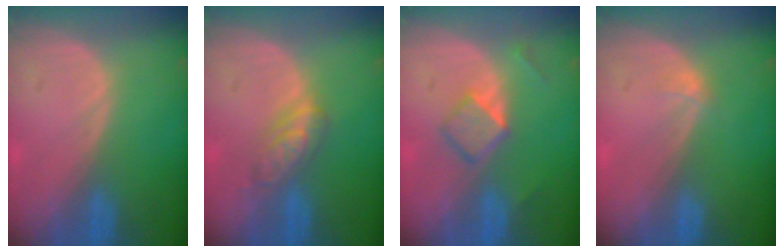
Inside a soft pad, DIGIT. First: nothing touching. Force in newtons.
{"total": 4.6, "press": 4.5, "slide": 1.3}
{"total": 4.1, "press": 4.0, "slide": 0.9}
{"total": 0.7, "press": 0.7, "slide": 0.1}